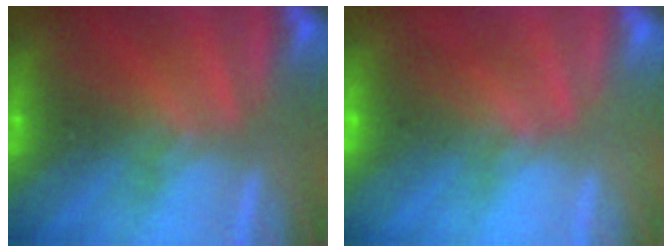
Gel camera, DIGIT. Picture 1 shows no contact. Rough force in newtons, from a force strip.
{"total": 2.6}